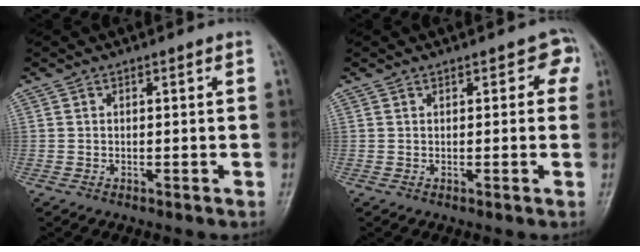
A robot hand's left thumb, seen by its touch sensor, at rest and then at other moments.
{"total": 2.7, "force": [1.3, 1.8, 1.6], "torque": [0.009, 0.002, 0.008]}